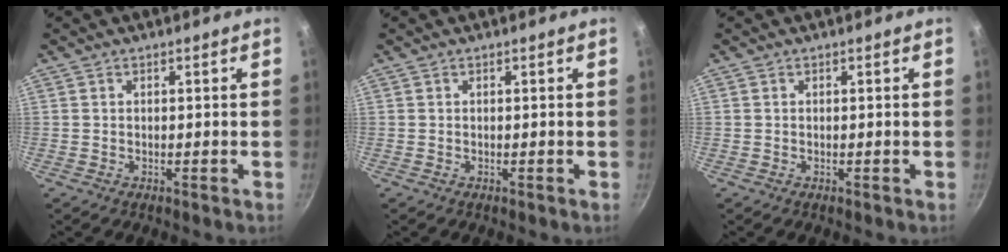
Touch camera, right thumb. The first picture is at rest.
{"total": 0.0}
{"total": 0.0}